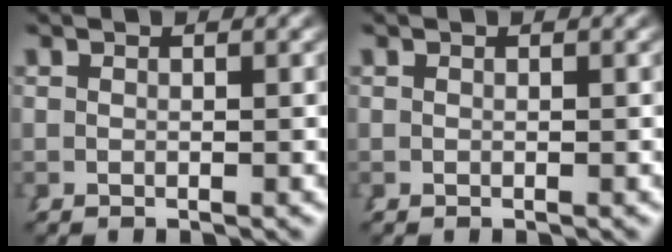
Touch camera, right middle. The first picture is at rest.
{"total": 0.0}